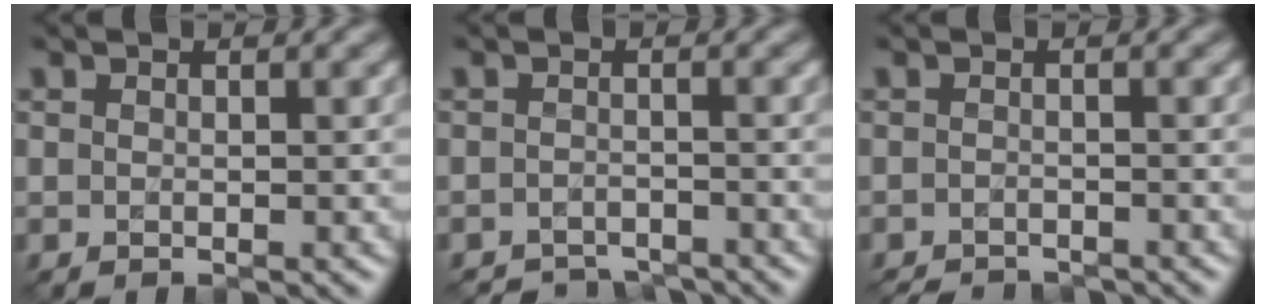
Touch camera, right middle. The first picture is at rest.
{"total": 3.6, "force": [-3.6, 0.5, 0.0], "torque": [0.005, -0.009, -0.055]}
{"total": 3.6, "force": [-3.5, 0.5, 0.6], "torque": [-0.008, -0.009, -0.051]}